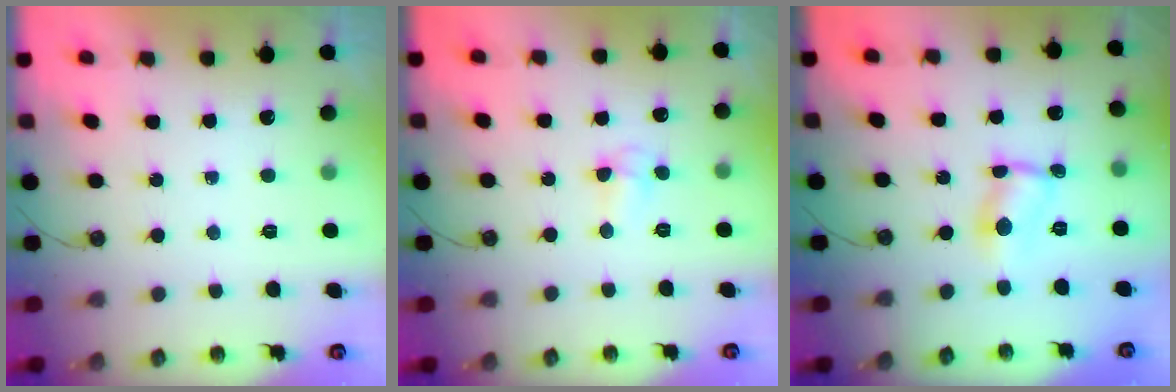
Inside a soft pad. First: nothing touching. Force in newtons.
{"total": 4.7, "press": 4.7, "slide": 0.7}
{"total": 2.9, "press": 2.9, "slide": 0.2}